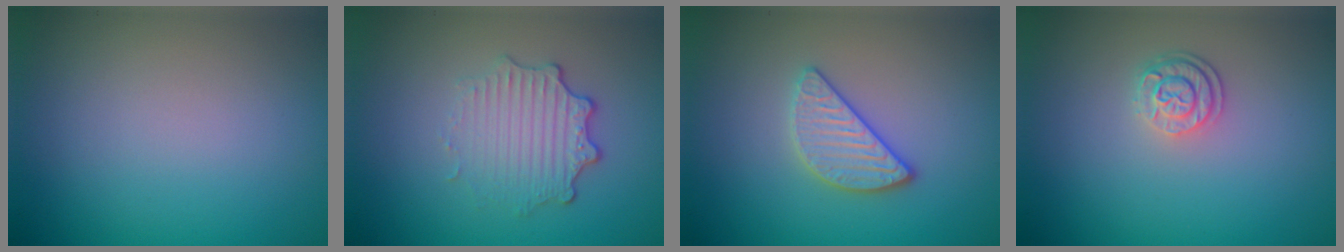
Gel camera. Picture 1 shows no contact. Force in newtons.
{"total": 3.4, "press": 2.7, "slide": 2.0}
{"total": 3.0, "press": 2.8, "slide": 1.1}
{"total": 2.5, "press": 1.9, "slide": 1.6}